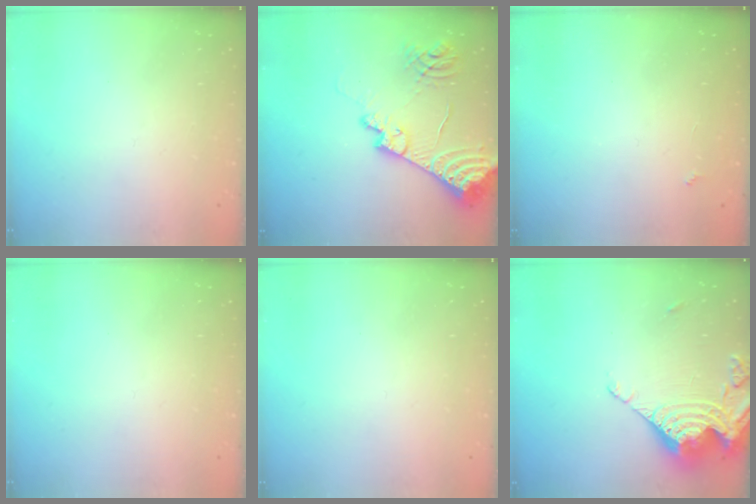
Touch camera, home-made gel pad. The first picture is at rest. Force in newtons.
{"total": 15.2, "press": 15.0, "slide": 1.8}
{"total": 2.4, "press": 2.3, "slide": 0.4}
{"total": 0.0}
{"total": 0.0}
{"total": 15.1, "press": 15.0, "slide": 1.9}